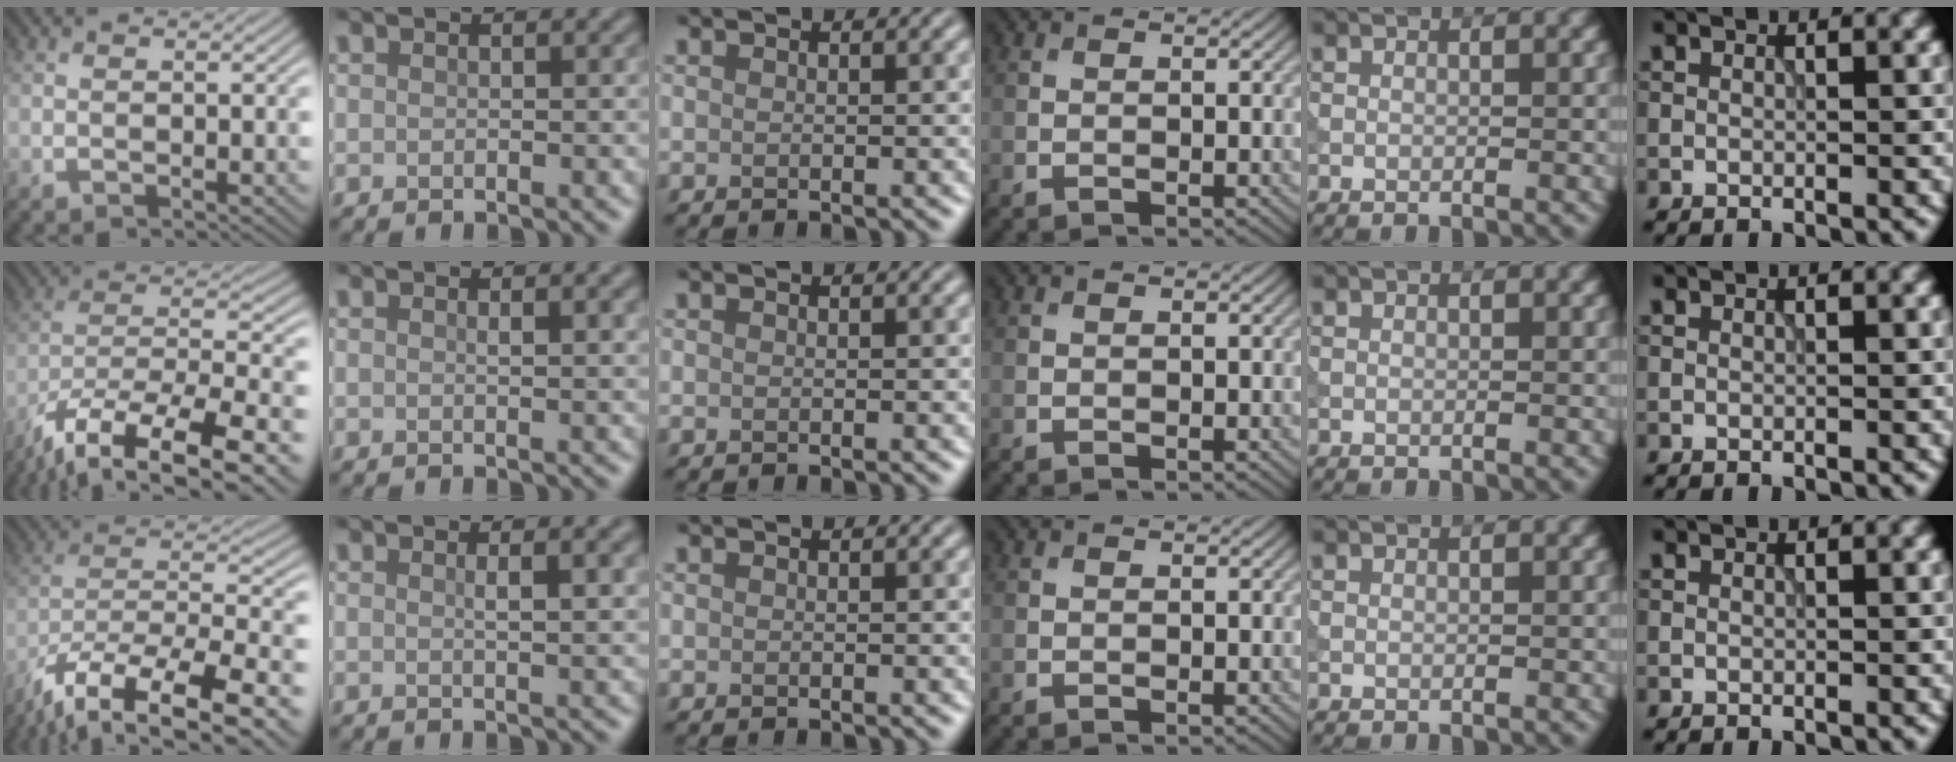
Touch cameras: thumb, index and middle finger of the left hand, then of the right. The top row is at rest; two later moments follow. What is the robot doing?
{"motion": "extract", "object": "tissue"}